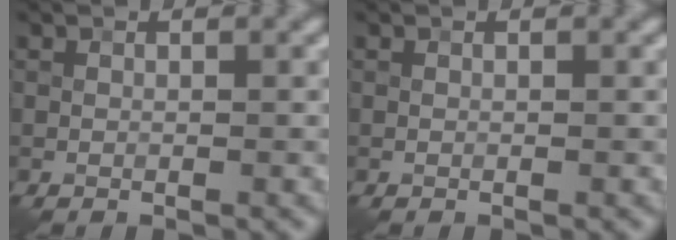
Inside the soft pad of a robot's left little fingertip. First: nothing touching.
{"total": 0.0}